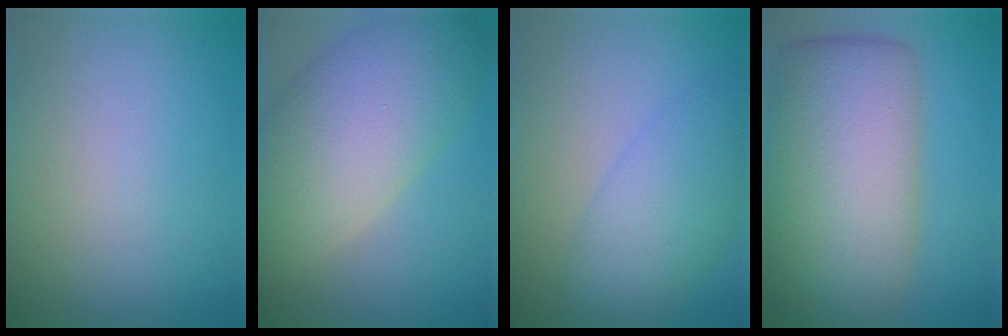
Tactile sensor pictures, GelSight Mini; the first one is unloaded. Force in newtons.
{"total": 10.9, "press": 10.9, "slide": 0.8}
{"total": 5.5, "press": 5.5, "slide": 0.2}
{"total": 12.3, "press": 12.3, "slide": 0.8}